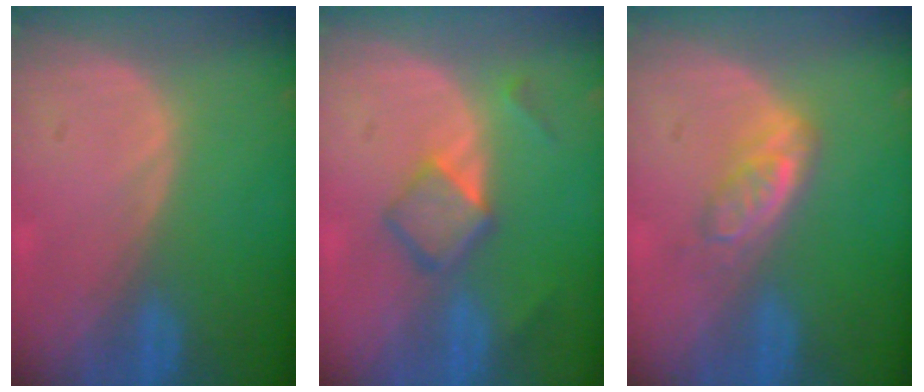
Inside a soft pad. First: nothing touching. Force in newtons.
{"total": 5.1, "press": 4.7, "slide": 1.8}
{"total": 4.1, "press": 4.0, "slide": 0.3}